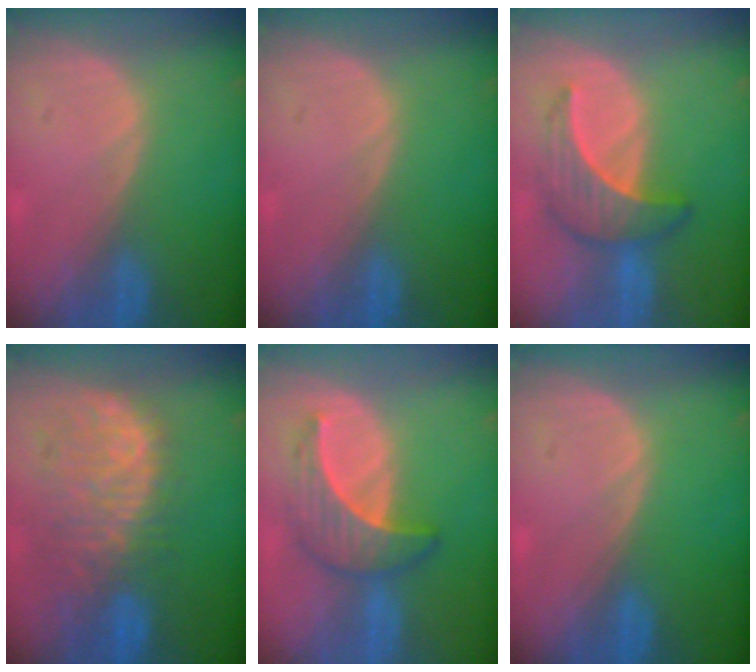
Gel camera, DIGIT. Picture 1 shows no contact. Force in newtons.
{"total": 0.0}
{"total": 6.5, "press": 6.4, "slide": 1.0}
{"total": 10.6, "press": 9.4, "slide": 4.9}
{"total": 6.9, "press": 6.4, "slide": 2.6}
{"total": 0.0}